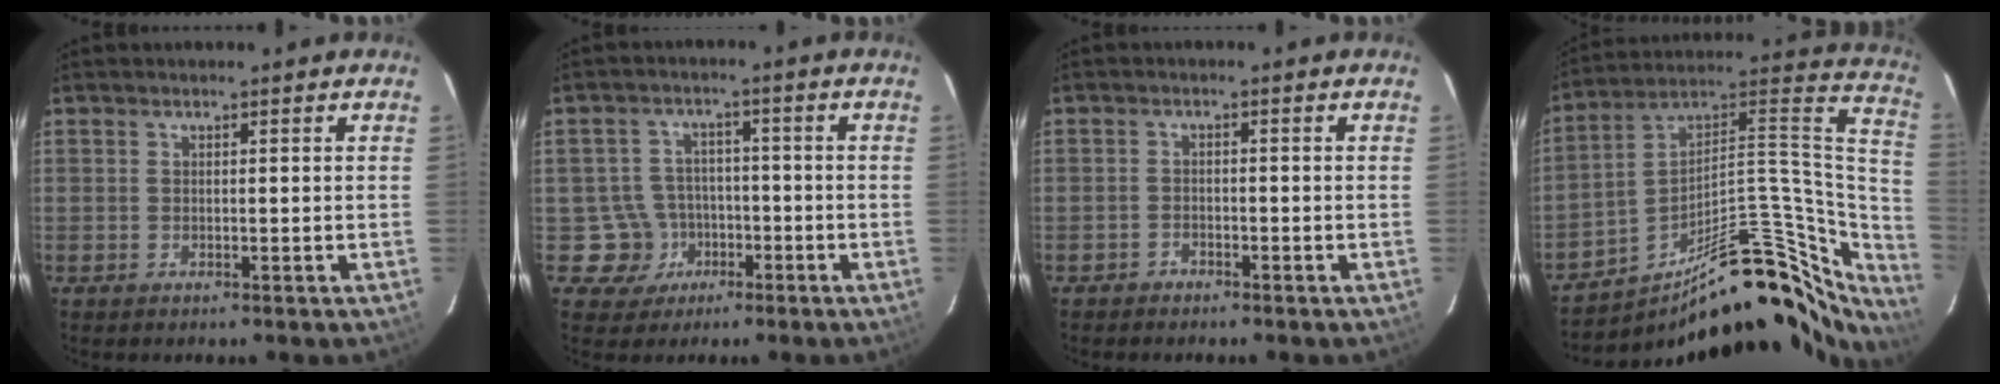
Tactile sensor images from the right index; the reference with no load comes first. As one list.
[{"total": 6.6, "force": [-2.8, 6.0, -0.2], "torque": [-0.011, 0.028, -0.037]}, {"total": 1.7, "force": [-1.5, 0.7, 0.0], "torque": [-0.004, 0.003, -0.027]}, {"total": 30.9, "force": [-21.3, 11.5, 19.2], "torque": [-0.240, 0.048, -0.304]}]